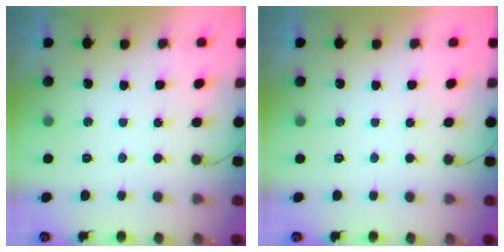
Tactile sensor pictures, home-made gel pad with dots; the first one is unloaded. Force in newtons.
{"total": 0.0}